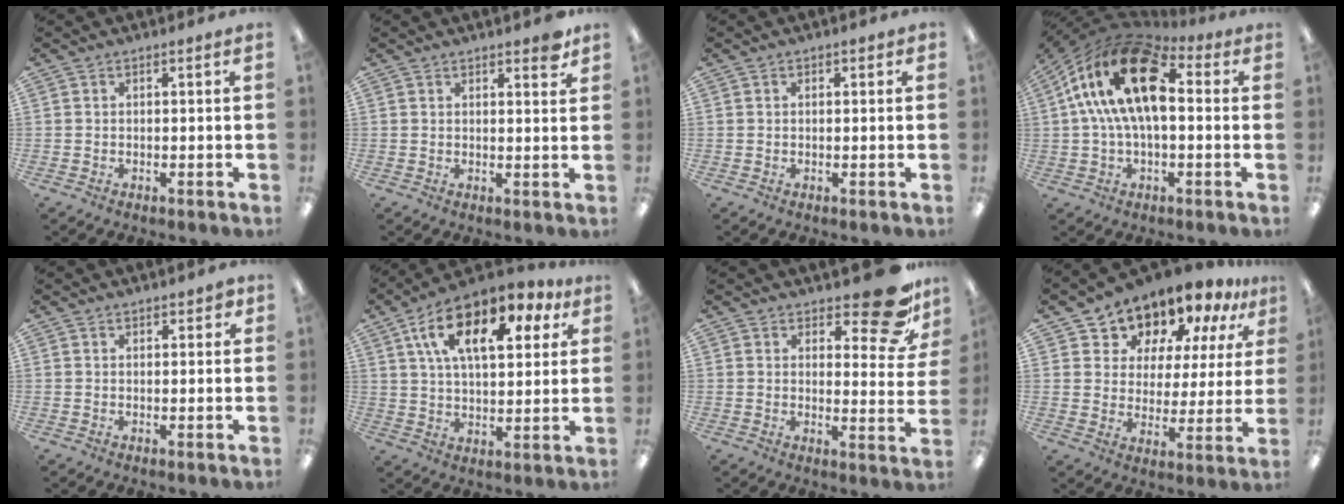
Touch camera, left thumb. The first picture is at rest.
{"total": 2.9, "force": [2.6, 0.7, 1.2], "torque": [-0.004, -0.017, 0.041]}
{"total": 0.7, "force": [0.1, 0.4, 0.5], "torque": [-0.001, 0.000, -0.001]}
{"total": 20.1, "force": [4.7, 10.4, 16.5], "torque": [-0.315, -0.008, 0.078]}
{"total": 1.9, "force": [1.5, 0.8, 0.8], "torque": [-0.010, -0.002, 0.025]}
{"total": 17.8, "force": [8.9, 8.3, 13.0], "torque": [-0.217, -0.022, 0.148]}
{"total": 14.2, "force": [9.5, 5.0, 9.4], "torque": [-0.112, -0.065, 0.157]}
{"total": 12.3, "force": [11.0, 5.2, 1.7], "torque": [-0.040, -0.107, 0.200]}